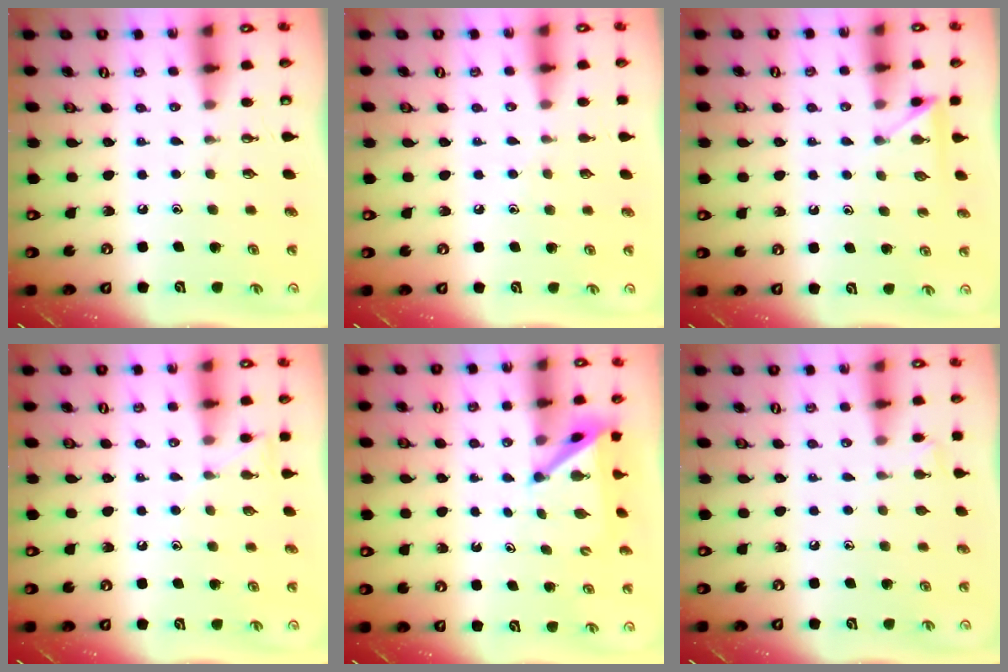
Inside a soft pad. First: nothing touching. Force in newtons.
{"total": 4.4, "press": 4.4, "slide": 0.5}
{"total": 4.4, "press": 4.4, "slide": 0.3}
{"total": 6.3, "press": 6.2, "slide": 0.8}
{"total": 4.7, "press": 4.7, "slide": 0.5}
{"total": 3.5, "press": 3.5, "slide": 0.5}